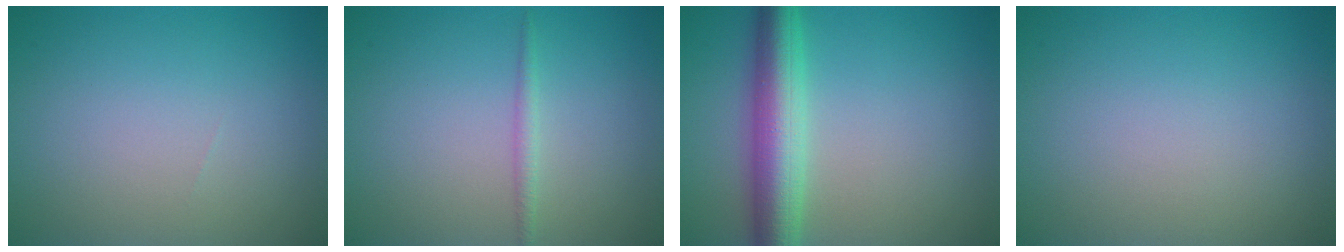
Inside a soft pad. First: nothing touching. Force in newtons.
{"total": 1.0, "press": 1.0, "slide": 0.0}
{"total": 6.1, "press": 6.1, "slide": 0.1}
{"total": 0.0}